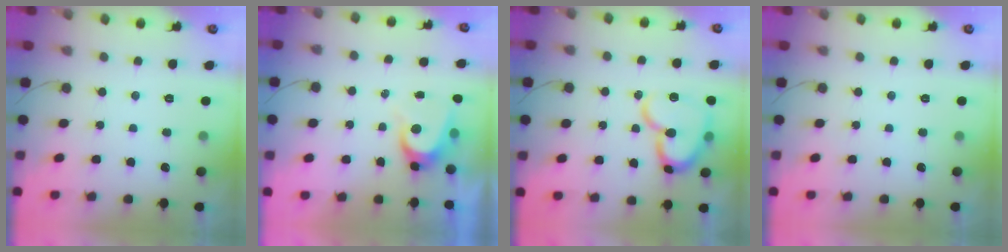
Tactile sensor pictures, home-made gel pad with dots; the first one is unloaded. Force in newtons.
{"total": 6.5, "press": 6.4, "slide": 0.7}
{"total": 16.1, "press": 16.1, "slide": 1.5}
{"total": 0.0}